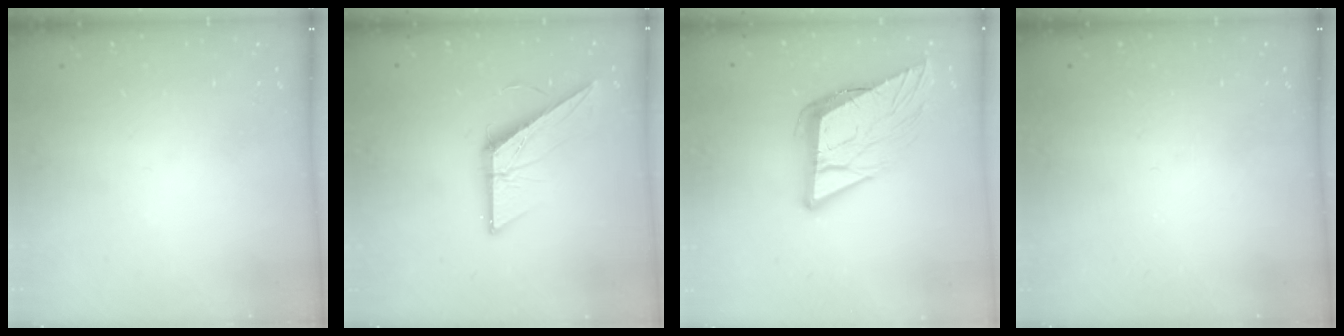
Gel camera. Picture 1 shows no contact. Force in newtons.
{"total": 13.9, "press": 13.9, "slide": 0.5}
{"total": 13.2, "press": 13.0, "slide": 2.6}
{"total": 0.0}